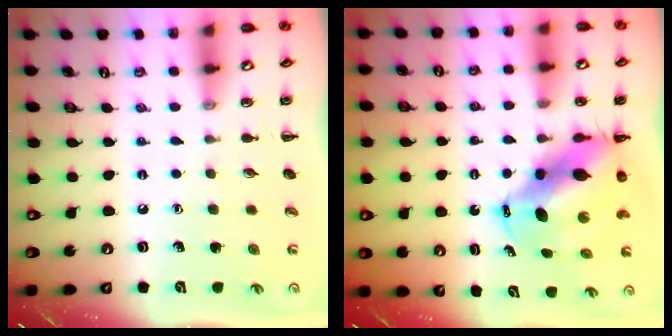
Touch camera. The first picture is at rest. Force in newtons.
{"total": 10.9, "press": 10.5, "slide": 3.0}